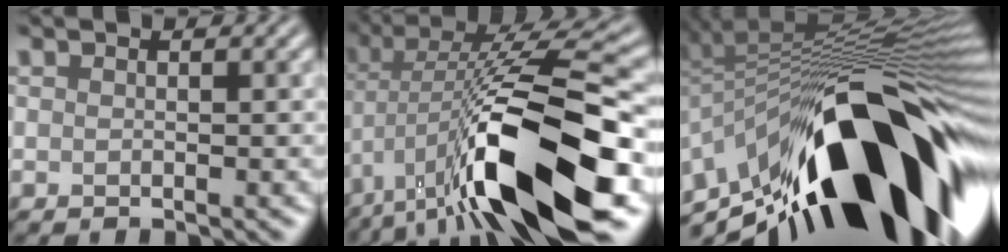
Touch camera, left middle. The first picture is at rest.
{"total": 14.9, "force": [-4.5, 5.2, 13.2], "torque": [-0.231, -0.002, -0.074]}
{"total": 18.5, "force": [-7.2, 7.9, 15.1], "torque": [-0.221, 0.003, -0.127]}